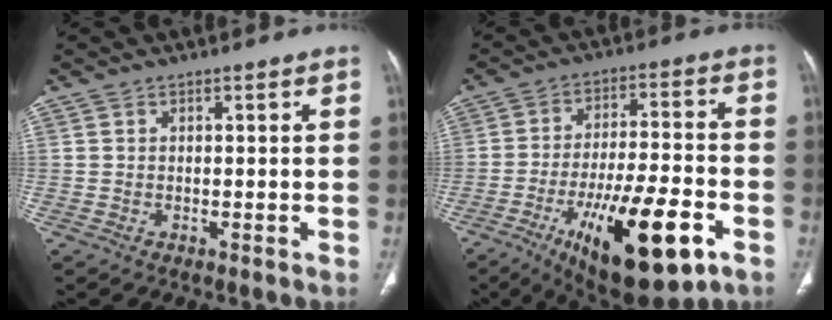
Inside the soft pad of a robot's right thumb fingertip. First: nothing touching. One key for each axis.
{"total": 21.0, "fx": -9.3, "fy": 6.9, "fz": 17.5, "tx": -0.270, "ty": 0.030, "tz": -0.137}